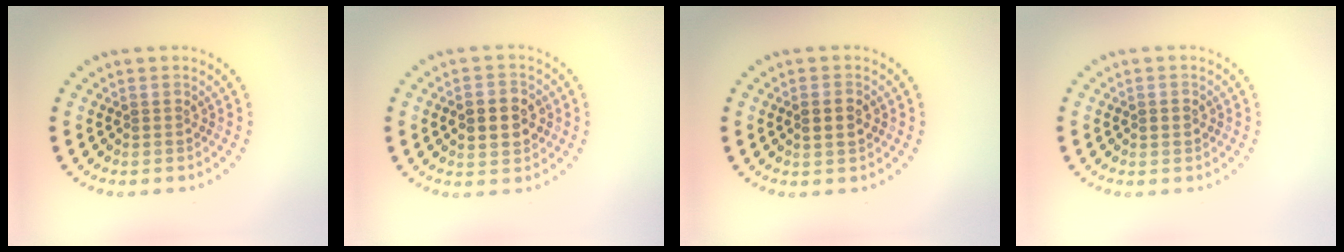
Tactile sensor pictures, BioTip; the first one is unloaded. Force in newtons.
{"total": 4.2, "press": 4.2, "slide": 0.2}
{"total": 1.9, "press": 1.9, "slide": 0.2}
{"total": 1.1, "press": 1.1, "slide": 0.1}